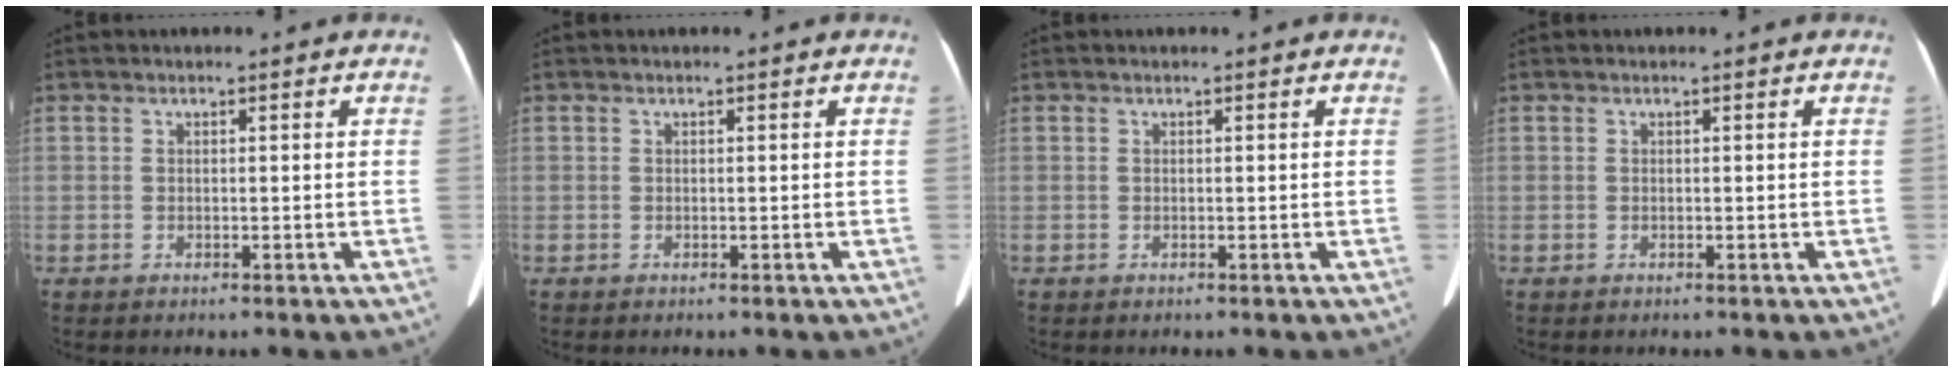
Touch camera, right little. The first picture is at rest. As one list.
[{"total": 0.0}, {"total": 0.0}, {"total": 0.0}]